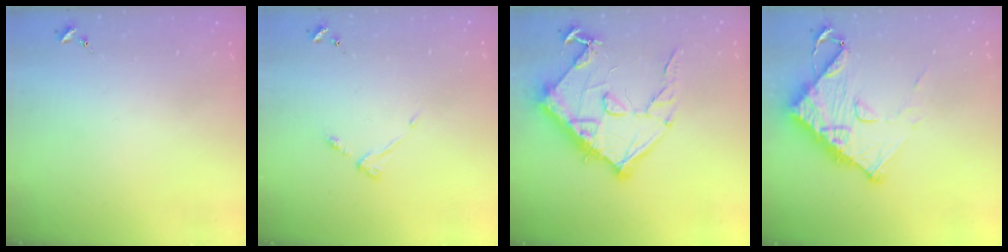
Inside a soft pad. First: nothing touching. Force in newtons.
{"total": 4.7, "press": 4.7, "slide": 0.7}
{"total": 15.4, "press": 15.4, "slide": 1.0}
{"total": 14.0, "press": 13.9, "slide": 1.3}